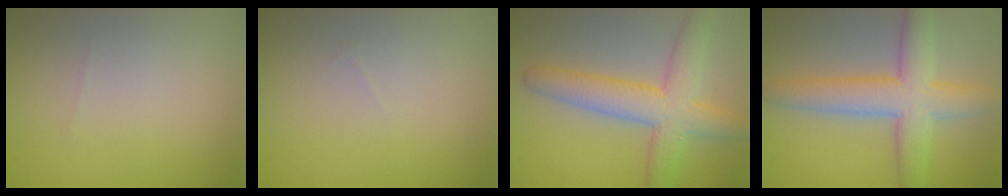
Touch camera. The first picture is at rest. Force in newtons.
{"total": 0.0}
{"total": 6.2, "press": 6.2, "slide": 0.3}
{"total": 6.6, "press": 6.6, "slide": 0.3}